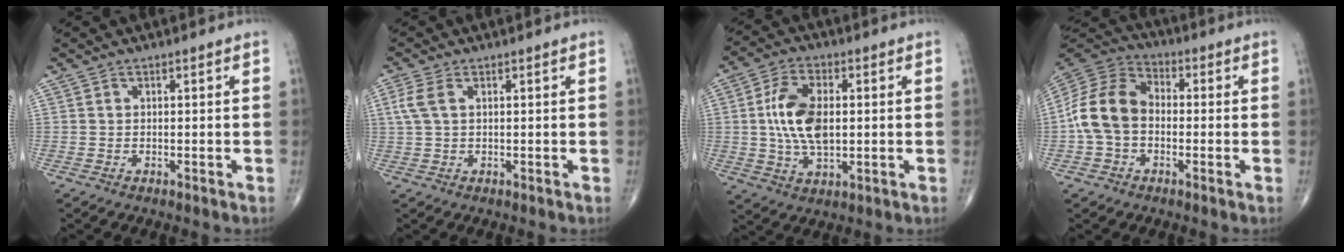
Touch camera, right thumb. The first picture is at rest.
{"total": 3.6, "force": [1.0, 1.9, 2.9], "torque": [-0.086, 0.014, 0.023]}
{"total": 11.3, "force": [0.7, 6.2, 9.5], "torque": [-0.178, 0.002, 0.016]}
{"total": 12.7, "force": [-1.5, 9.2, 8.6], "torque": [-0.163, 0.036, -0.042]}